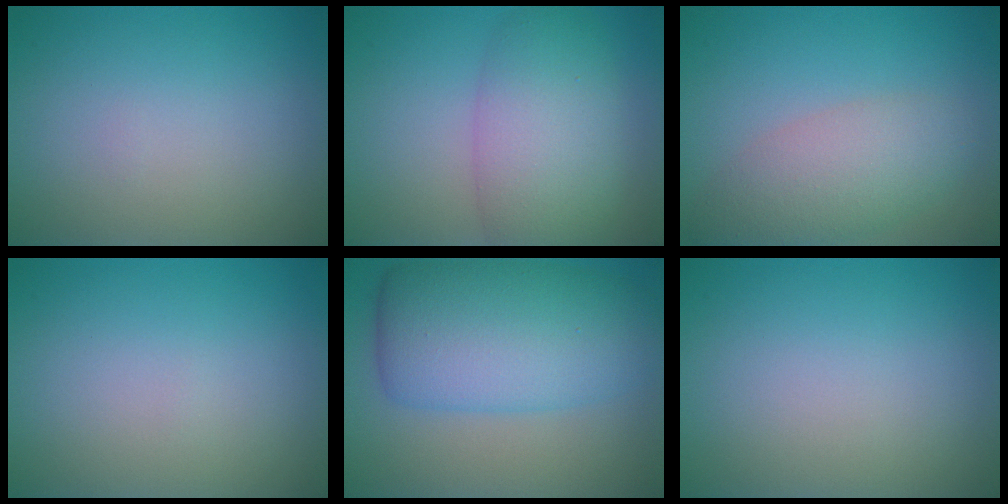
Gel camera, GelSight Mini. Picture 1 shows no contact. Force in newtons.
{"total": 6.6, "press": 6.6, "slide": 0.2}
{"total": 4.7, "press": 4.7, "slide": 0.2}
{"total": 0.0}
{"total": 9.3, "press": 9.3, "slide": 0.1}
{"total": 0.0}